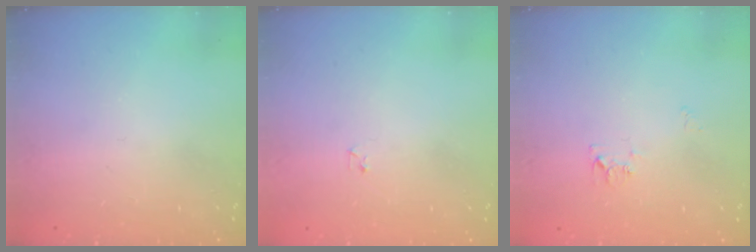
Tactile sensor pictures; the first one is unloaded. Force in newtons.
{"total": 1.6, "press": 1.6, "slide": 0.2}
{"total": 7.0, "press": 7.0, "slide": 0.5}